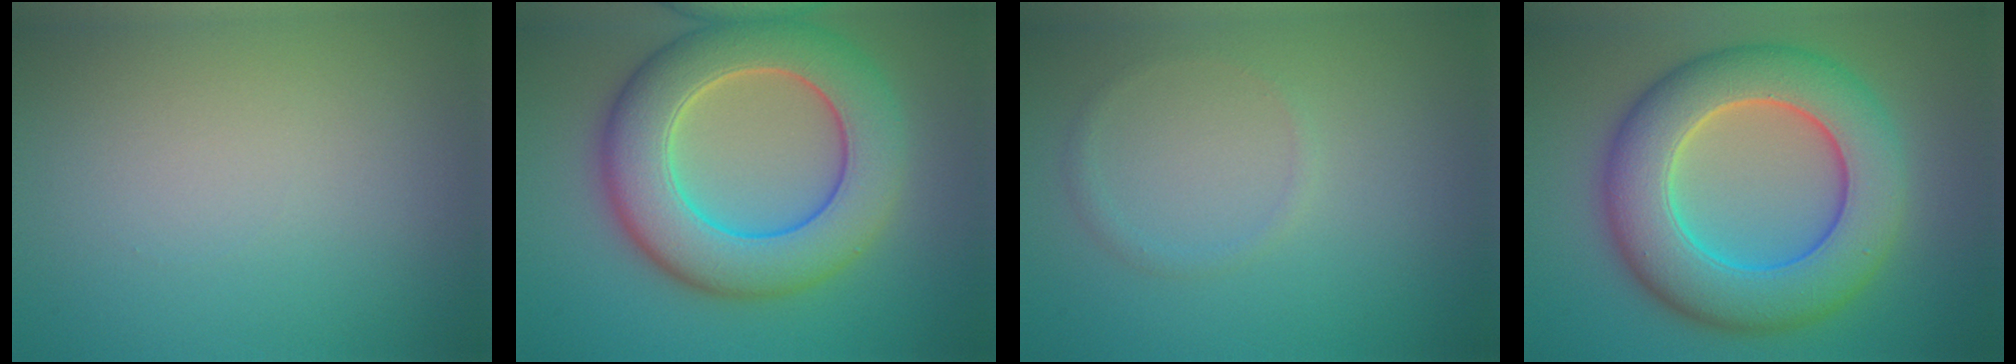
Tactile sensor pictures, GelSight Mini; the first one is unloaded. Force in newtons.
{"total": 10.1, "press": 10.1, "slide": 0.4}
{"total": 0.9, "press": 0.9, "slide": 0.1}
{"total": 10.8, "press": 10.8, "slide": 0.6}